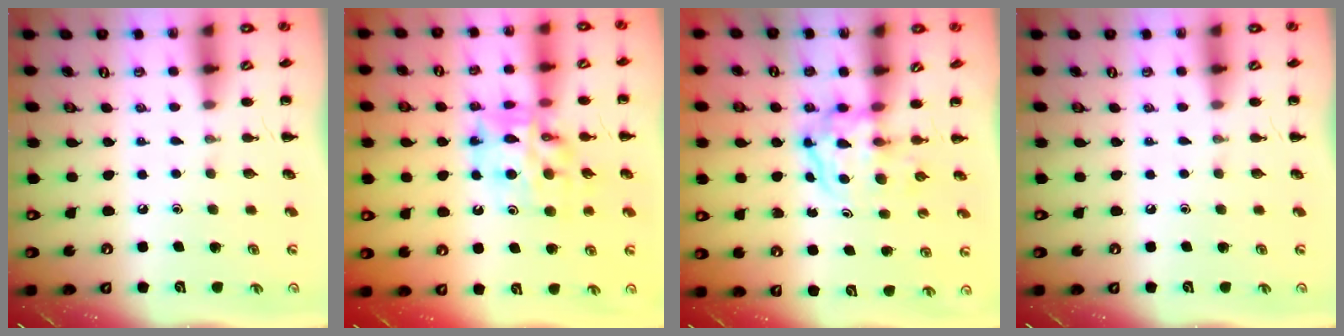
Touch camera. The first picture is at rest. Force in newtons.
{"total": 13.6, "press": 13.0, "slide": 3.8}
{"total": 3.8, "press": 3.8, "slide": 0.4}
{"total": 0.0}